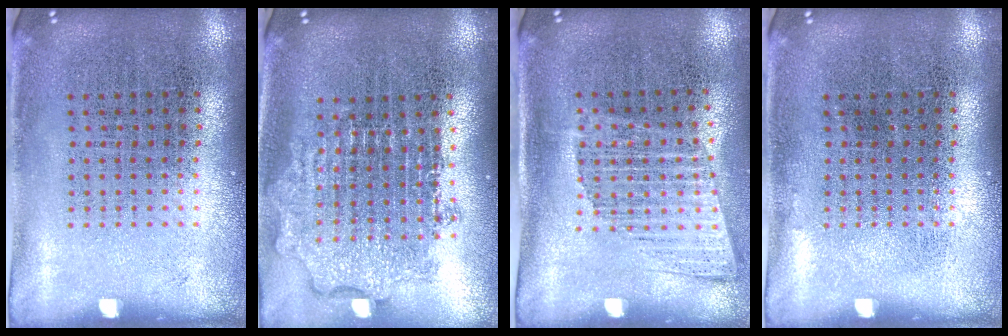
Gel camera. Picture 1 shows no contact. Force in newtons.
{"total": 1.9, "press": 1.5, "slide": 1.1}
{"total": 1.3, "press": 1.0, "slide": 0.8}
{"total": 0.0}